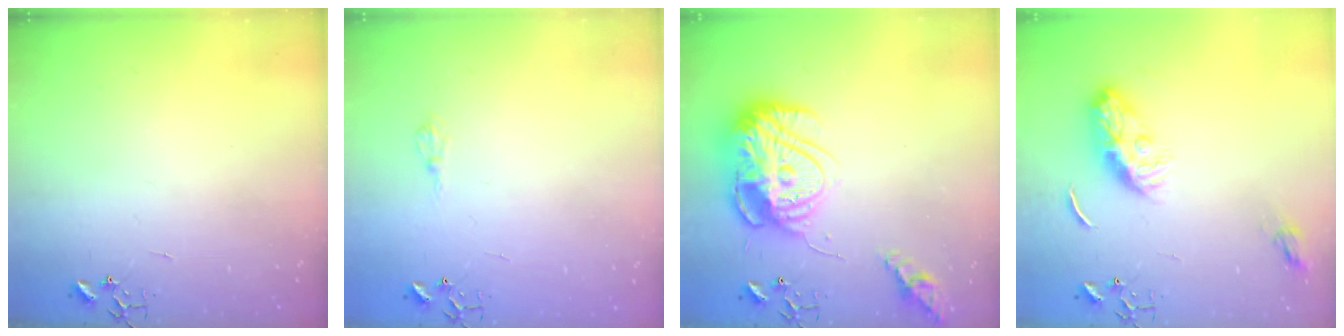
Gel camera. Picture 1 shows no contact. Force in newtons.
{"total": 6.5, "press": 6.4, "slide": 0.8}
{"total": 24.2, "press": 24.1, "slide": 2.0}
{"total": 9.9, "press": 9.9, "slide": 0.1}